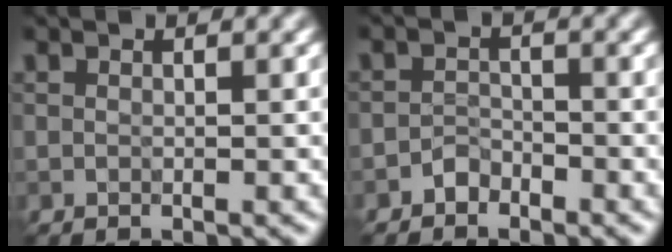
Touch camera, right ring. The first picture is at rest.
{"total": 1.4, "force": [-1.1, 0.7, 0.2], "torque": [-0.001, 0.008, -0.021]}